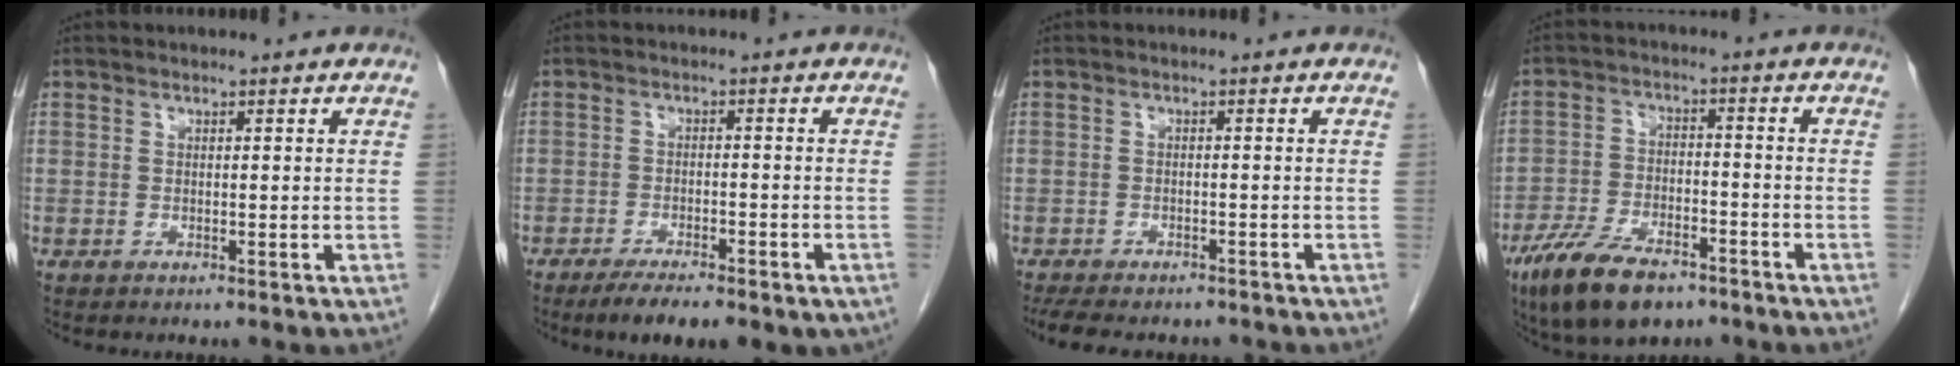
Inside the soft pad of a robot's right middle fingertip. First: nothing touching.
{"total": 7.7, "force": [-5.3, 2.3, 5.2], "torque": [-0.073, -0.012, -0.075]}
{"total": 11.0, "force": [-9.4, 3.6, 4.4], "torque": [-0.085, -0.005, -0.123]}
{"total": 11.6, "force": [-7.9, 4.6, 7.1], "torque": [-0.136, -0.012, -0.138]}